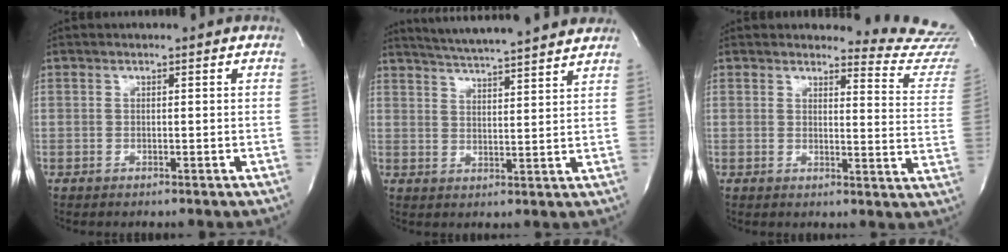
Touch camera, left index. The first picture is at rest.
{"total": 15.6, "force": [14.2, 0.4, 6.4], "torque": [-0.114, 0.011, 0.193]}
{"total": 11.1, "force": [11.1, -0.4, -0.3], "torque": [0.022, -0.132, 0.090]}